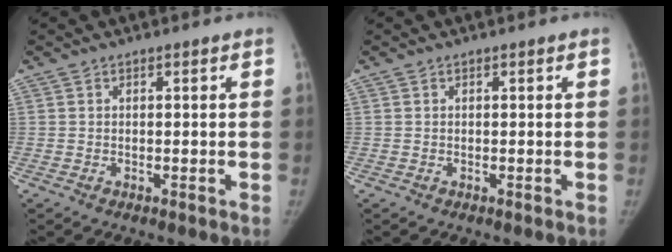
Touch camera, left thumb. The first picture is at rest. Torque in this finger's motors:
{"motor_torque": [0.27, -0.02, 0.62, 0.04, 0.07]}